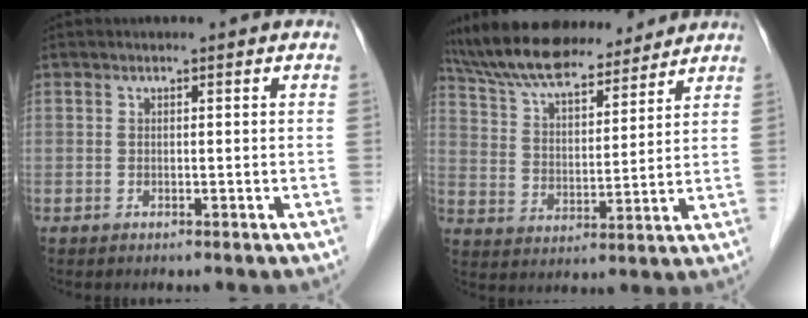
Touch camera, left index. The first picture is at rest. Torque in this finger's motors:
{"motor_torque": [1.03, -1.11, 0.59, 0.16]}